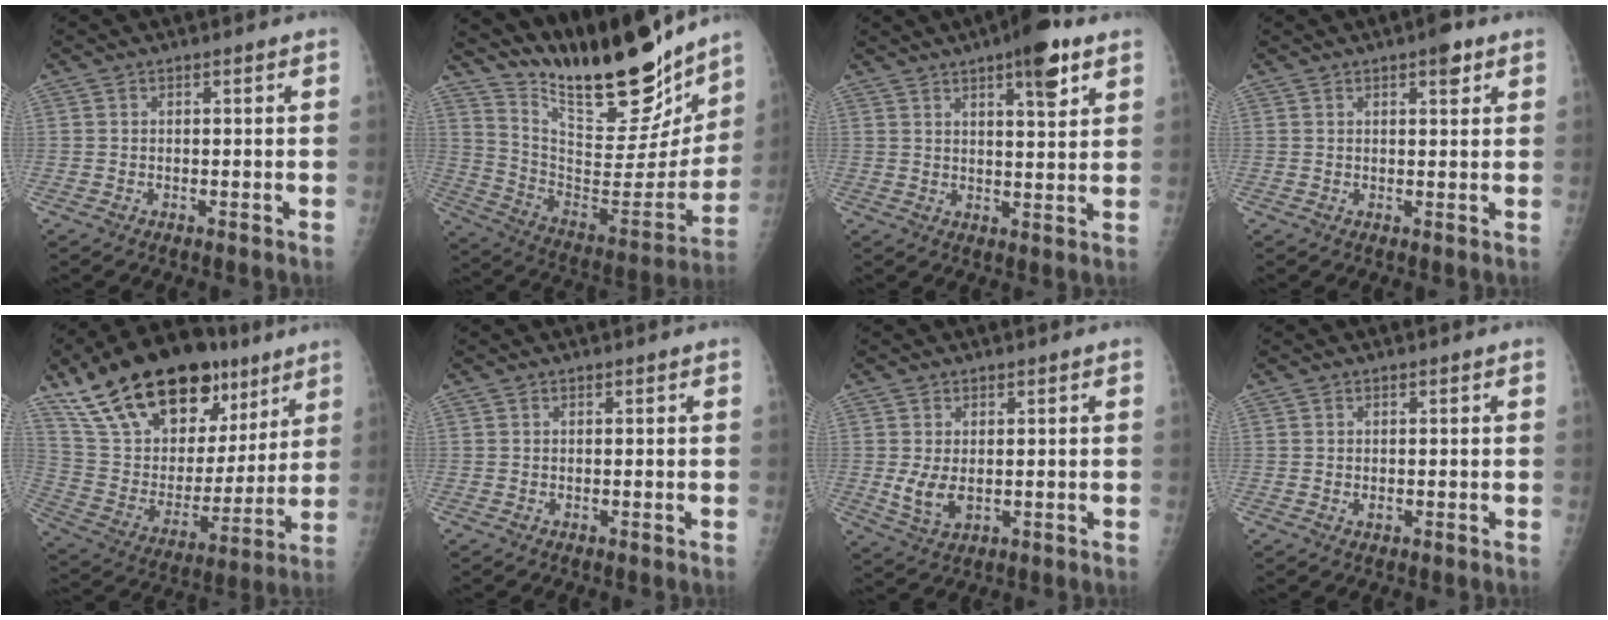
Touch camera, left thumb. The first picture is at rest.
{"total": 26.4, "force": [21.2, 7.0, 14.0], "torque": [-0.186, -0.104, 0.341]}
{"total": 8.8, "force": [5.1, 2.3, 6.9], "torque": [-0.086, -0.023, 0.070]}
{"total": 3.0, "force": [1.8, 1.1, 2.2], "torque": [-0.021, -0.005, 0.022]}
{"total": 29.3, "force": [17.9, 15.1, 17.6], "torque": [-0.267, -0.026, 0.305]}
{"total": 0.0}
{"total": 4.7, "force": [0.0, 2.9, 3.7], "torque": [-0.069, -0.013, 0.010]}
{"total": 0.9, "force": [-0.1, 0.7, 0.6], "torque": [-0.008, -0.001, 0.000]}